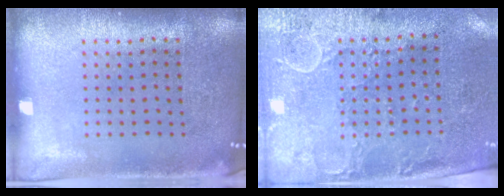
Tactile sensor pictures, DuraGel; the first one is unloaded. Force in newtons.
{"total": 2.9, "press": 2.3, "slide": 1.7}